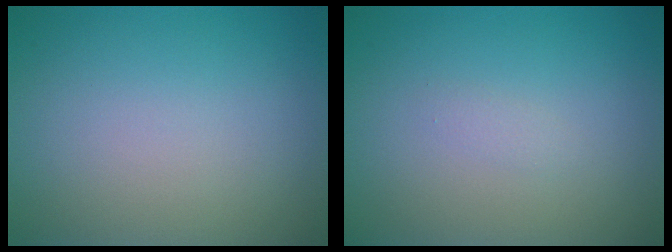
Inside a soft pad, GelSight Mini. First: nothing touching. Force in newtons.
{"total": 0.6, "press": 0.6, "slide": 0.0}